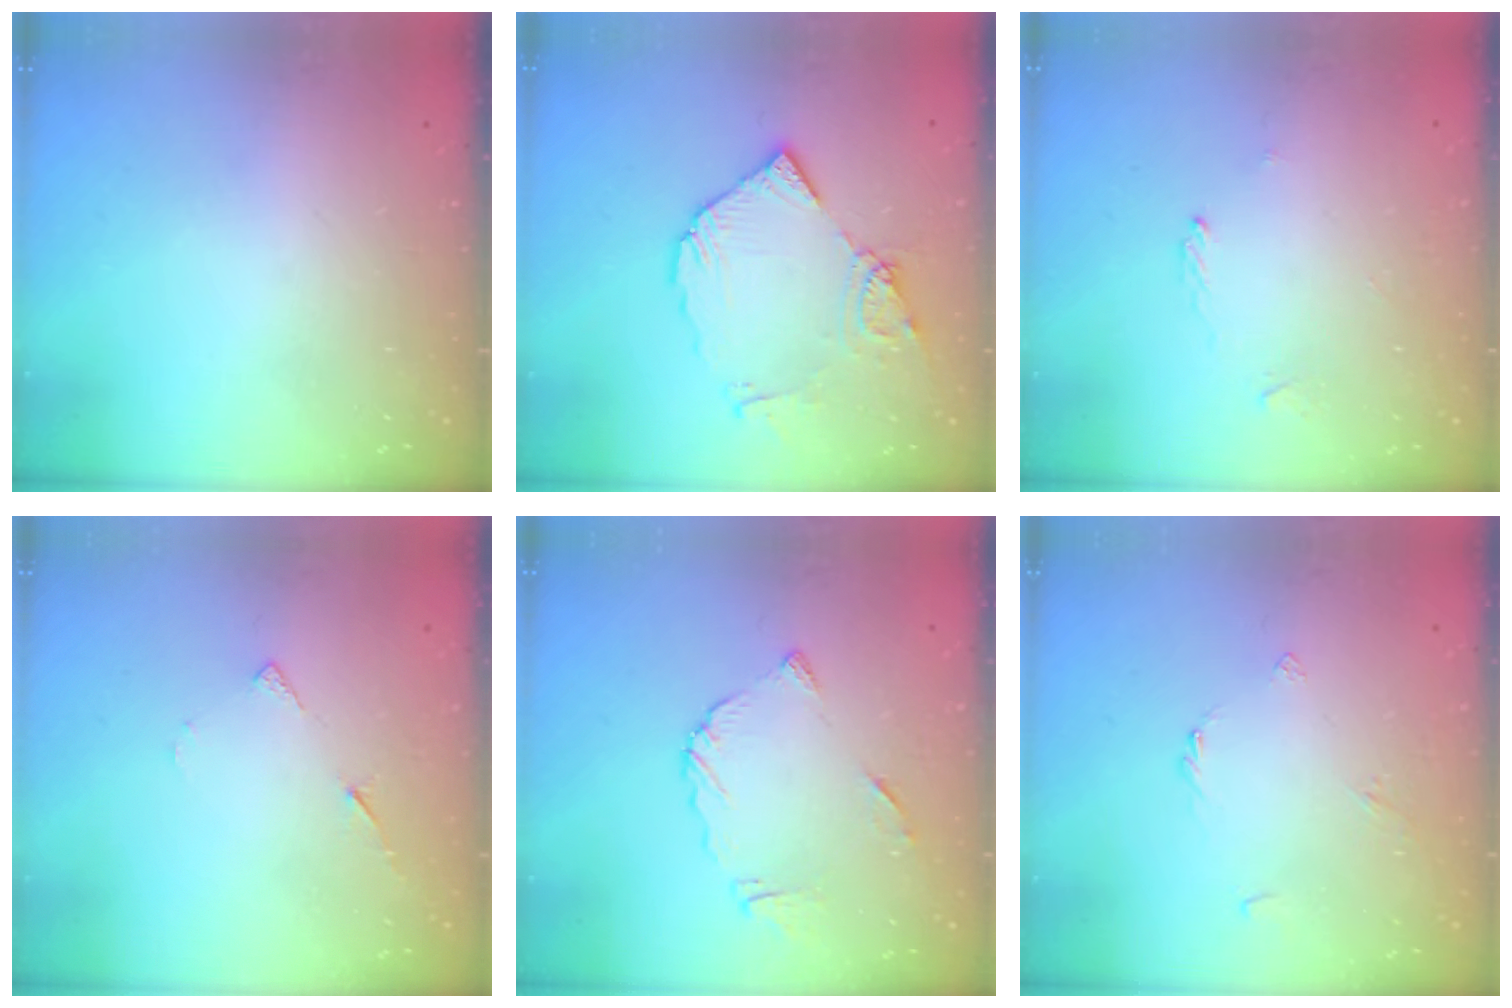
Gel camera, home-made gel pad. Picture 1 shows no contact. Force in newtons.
{"total": 12.2, "press": 12.1, "slide": 1.3}
{"total": 1.9, "press": 1.8, "slide": 0.5}
{"total": 5.7, "press": 5.7, "slide": 0.5}
{"total": 8.8, "press": 8.7, "slide": 0.9}
{"total": 2.4, "press": 2.4, "slide": 0.5}